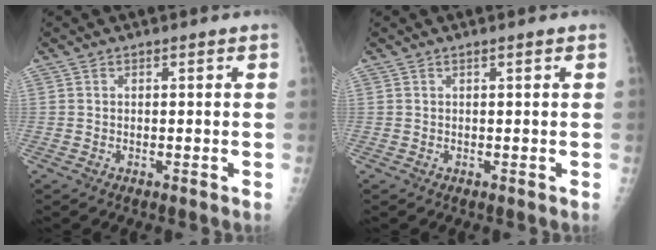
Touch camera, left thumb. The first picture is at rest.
{"total": 0.7, "force": [0.4, -0.1, 0.5], "torque": [-0.011, 0.000, 0.009]}